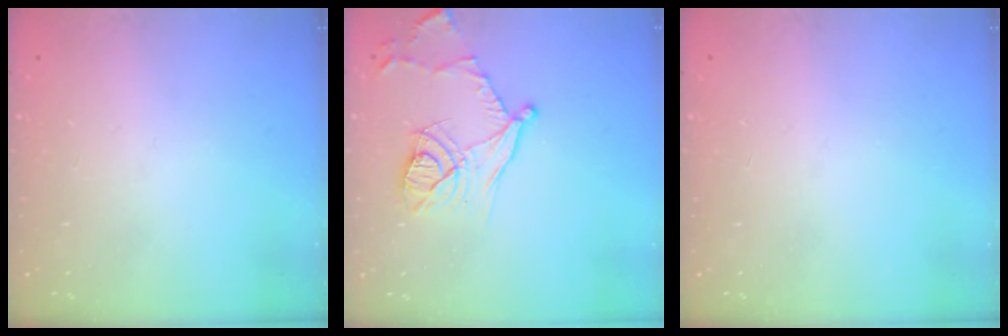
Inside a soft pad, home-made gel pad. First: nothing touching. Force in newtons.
{"total": 13.8, "press": 13.7, "slide": 1.8}
{"total": 0.0}